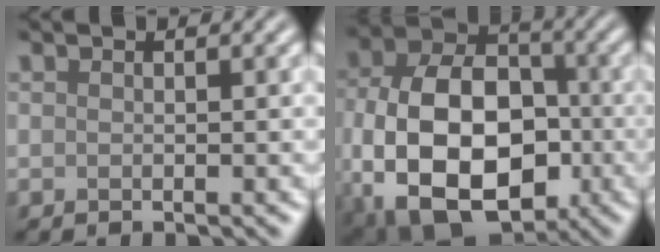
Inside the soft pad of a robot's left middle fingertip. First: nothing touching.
{"total": 15.0, "force": [-3.3, 9.9, 10.8], "torque": [-0.197, -0.025, -0.051]}